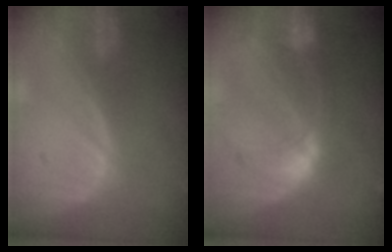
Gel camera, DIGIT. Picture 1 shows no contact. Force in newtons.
{"total": 7.6, "press": 6.7, "slide": 3.6}